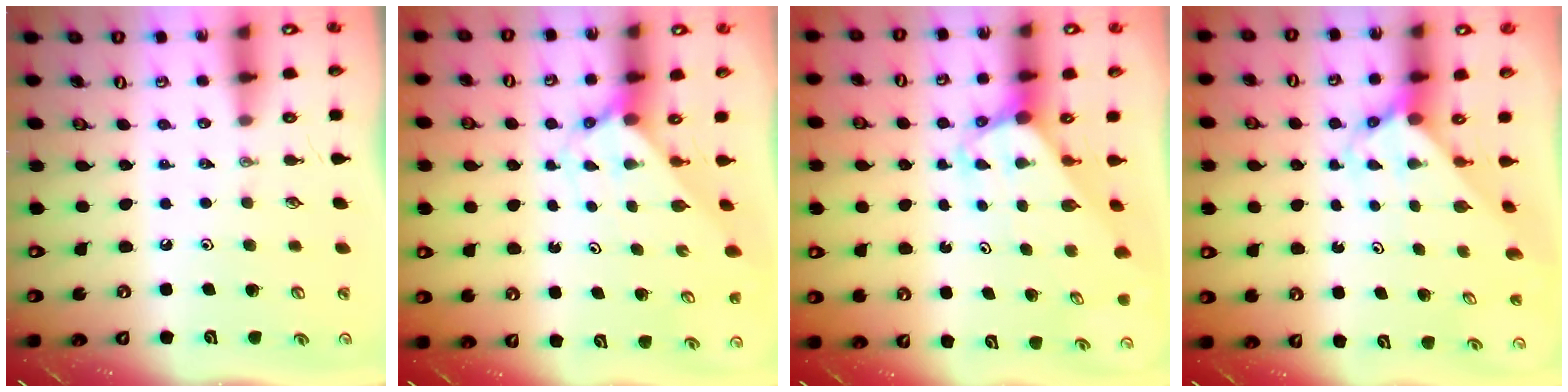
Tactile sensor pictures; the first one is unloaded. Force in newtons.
{"total": 2.4, "press": 2.4, "slide": 0.2}
{"total": 3.3, "press": 3.3, "slide": 0.3}
{"total": 3.6, "press": 3.6, "slide": 0.3}